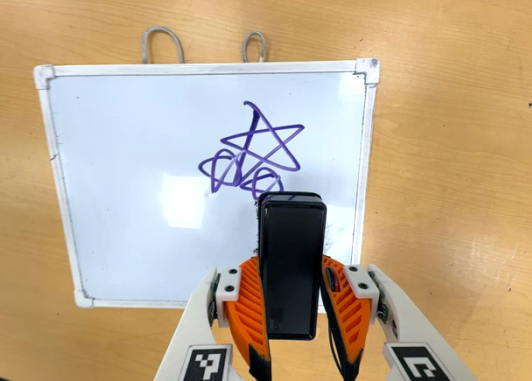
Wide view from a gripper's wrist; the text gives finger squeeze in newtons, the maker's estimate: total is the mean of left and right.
{"total": 6.3, "left": 4.0, "right": 8.5}